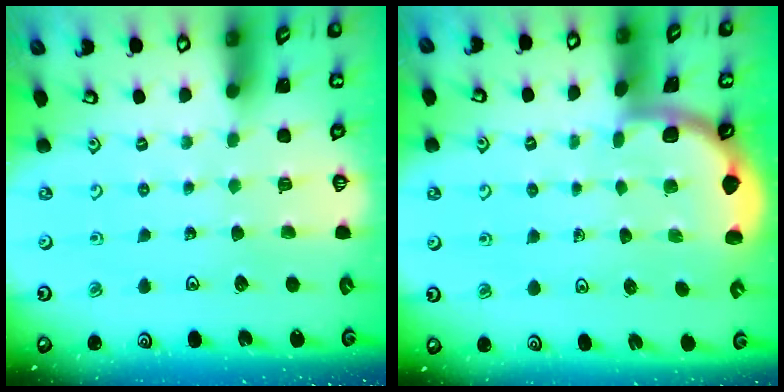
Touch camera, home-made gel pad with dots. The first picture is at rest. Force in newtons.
{"total": 1.9, "press": 1.9, "slide": 0.0}